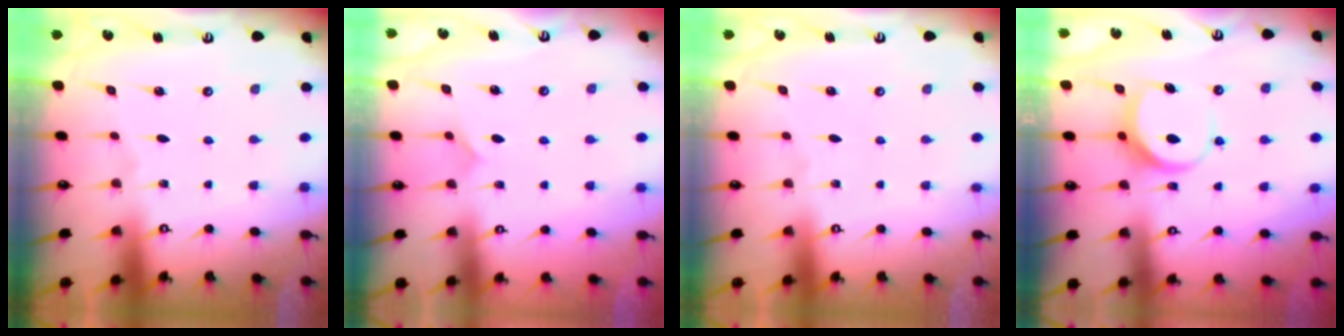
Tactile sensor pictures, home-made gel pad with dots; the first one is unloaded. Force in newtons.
{"total": 3.9, "press": 3.9, "slide": 0.4}
{"total": 0.0}
{"total": 7.8, "press": 7.8, "slide": 0.8}